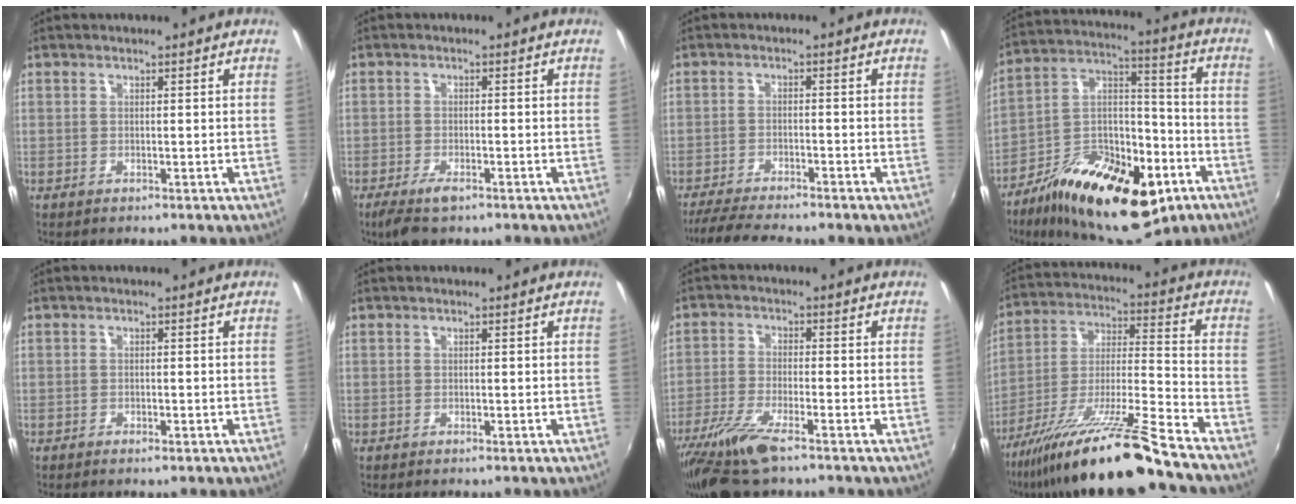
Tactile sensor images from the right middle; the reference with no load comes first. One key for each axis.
{"total": 4.8, "fx": -3.4, "fy": 1.5, "fz": 3.1, "tx": -0.076, "ty": -0.015, "tz": -0.062}
{"total": 8.5, "fx": -7.6, "fy": 0.5, "fz": 3.7, "tx": -0.091, "ty": -0.019, "tz": -0.123}
{"total": 25.1, "fx": -13.3, "fy": 12.0, "fz": 17.5, "tx": -0.310, "ty": 0.000, "tz": -0.202}
{"total": 1.0, "fx": -0.8, "fy": 0.3, "fz": 0.6, "tx": -0.012, "ty": -0.002, "tz": -0.013}
{"total": 0.0}
{"total": 10.7, "fx": -7.5, "fy": 2.1, "fz": 7.3, "tx": -0.166, "ty": -0.037, "tz": -0.146}
{"total": 19.9, "fx": -15.3, "fy": -0.7, "fz": 12.6, "tx": -0.221, "ty": -0.039, "tz": -0.269}